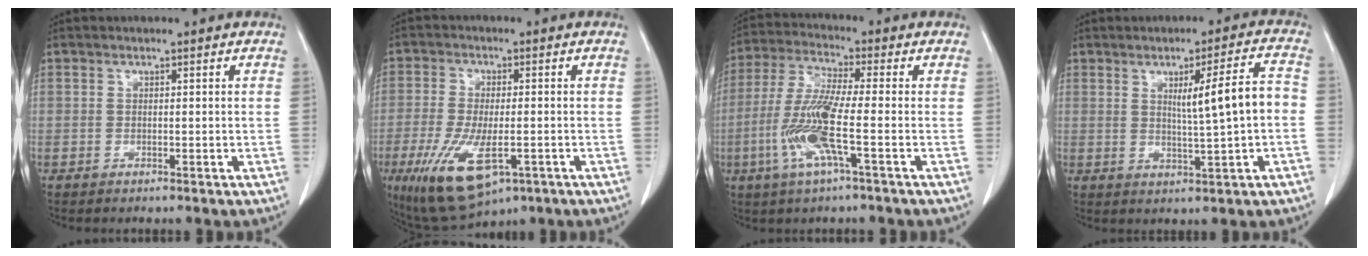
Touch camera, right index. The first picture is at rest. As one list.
[{"total": 12.2, "force": [-5.2, 4.4, 10.1], "torque": [-0.194, -0.022, -0.077]}, {"total": 10.7, "force": [-3.0, 0.3, 10.2], "torque": [-0.219, -0.009, -0.066]}, {"total": 7.8, "force": [0.3, -0.1, 7.8], "torque": [-0.117, 0.006, 0.008]}]